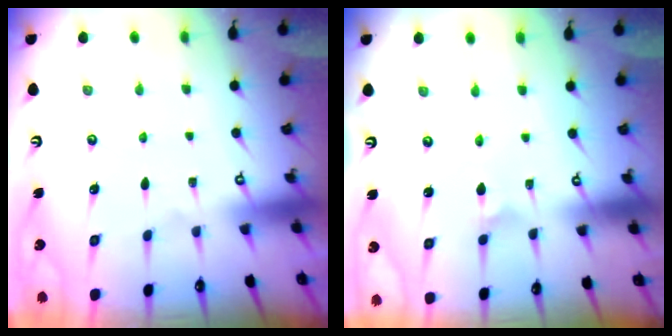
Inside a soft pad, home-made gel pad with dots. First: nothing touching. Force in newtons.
{"total": 1.4, "press": 1.4, "slide": 0.1}